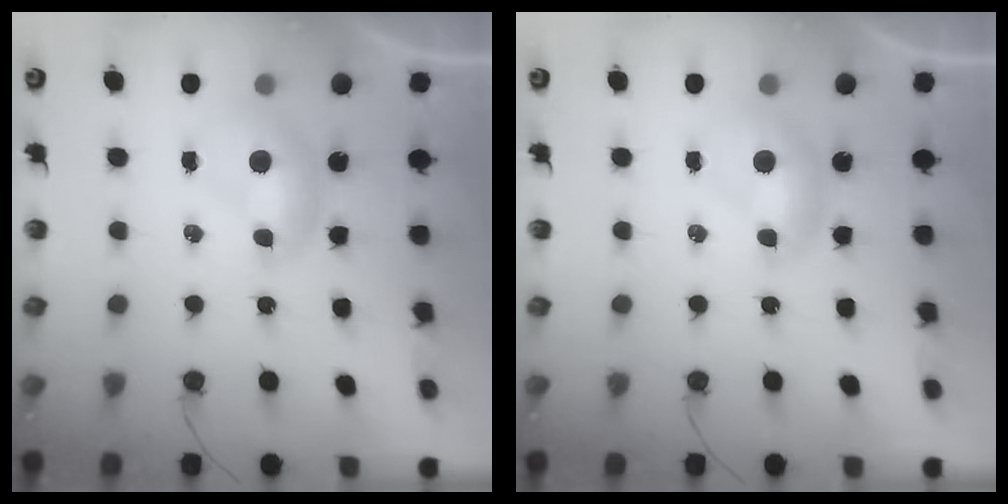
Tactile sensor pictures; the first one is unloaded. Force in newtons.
{"total": 0.0}